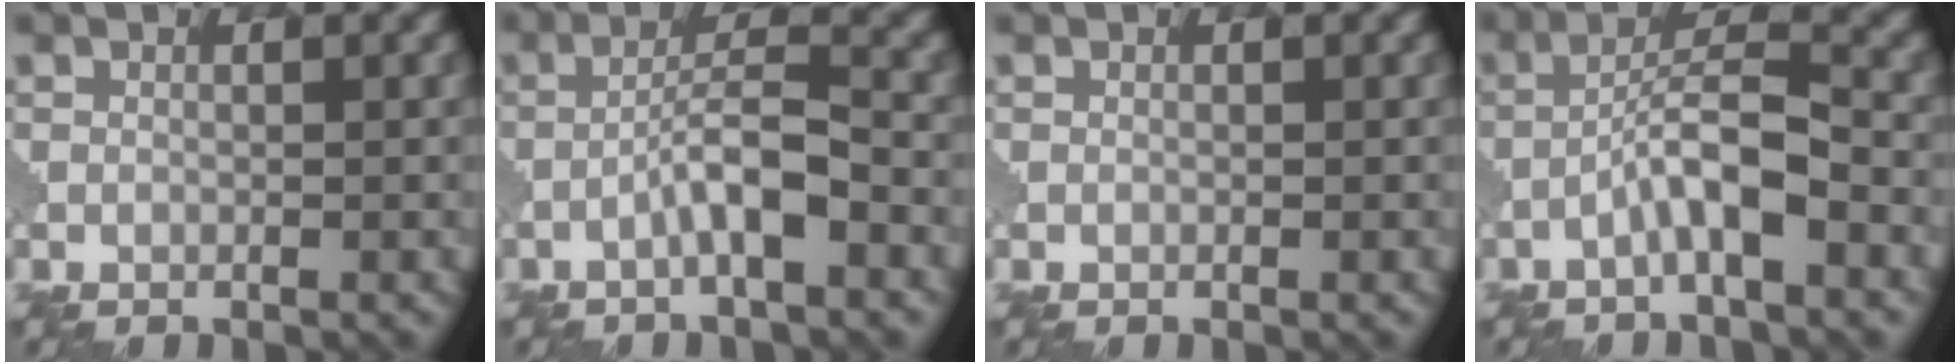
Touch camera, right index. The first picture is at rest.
{"total": 4.1, "force": [-1.9, 0.6, 3.6], "torque": [-0.064, 0.019, -0.040]}
{"total": 0.0}
{"total": 5.1, "force": [-2.2, 0.9, 4.5], "torque": [-0.080, 0.020, -0.047]}